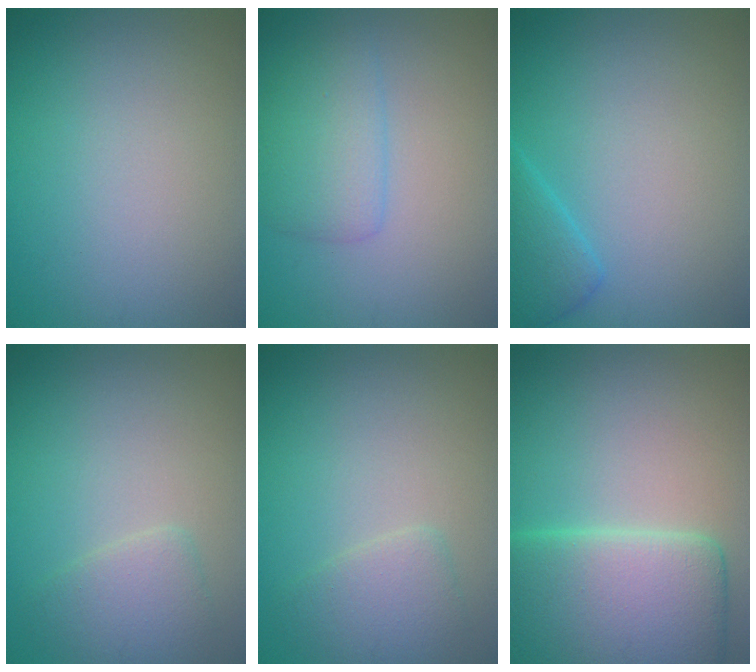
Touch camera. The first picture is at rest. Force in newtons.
{"total": 3.0, "press": 3.0, "slide": 0.2}
{"total": 2.7, "press": 2.7, "slide": 0.2}
{"total": 2.5, "press": 2.5, "slide": 0.2}
{"total": 2.5, "press": 2.5, "slide": 0.2}
{"total": 11.4, "press": 11.4, "slide": 0.5}